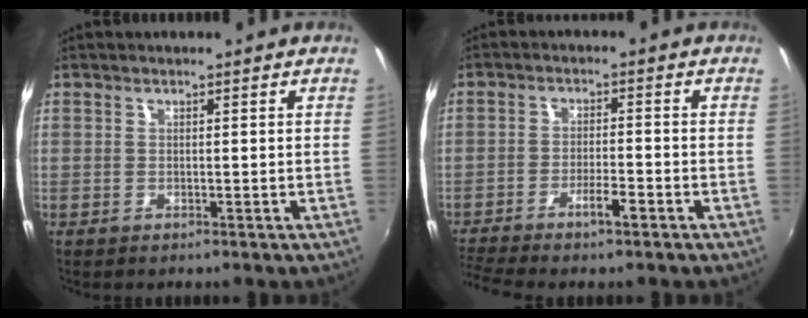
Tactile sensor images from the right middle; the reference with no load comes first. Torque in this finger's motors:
{"motor_torque": [1.07, -1.07, 0.11, 0.06]}